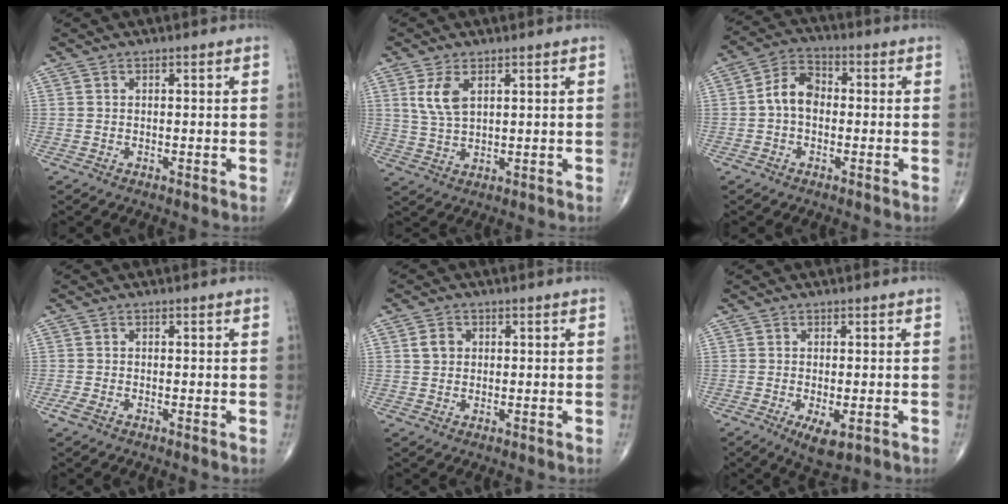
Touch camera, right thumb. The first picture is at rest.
{"total": 5.3, "force": [2.2, 2.6, 4.1], "torque": [-0.083, -0.006, 0.052]}
{"total": 6.8, "force": [-0.5, 4.7, 4.8], "torque": [-0.074, 0.024, -0.021]}
{"total": 1.5, "force": [-0.7, 0.5, 1.2], "torque": [-0.032, -0.004, -0.019]}
{"total": 2.8, "force": [0.6, 2.4, 1.4], "torque": [-0.015, 0.003, 0.011]}
{"total": 4.8, "force": [-1.8, 1.9, 4.1], "torque": [-0.066, -0.011, -0.024]}